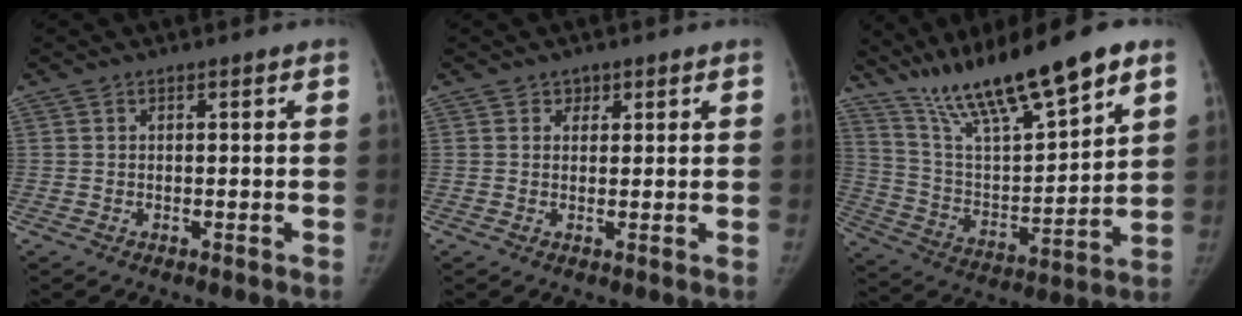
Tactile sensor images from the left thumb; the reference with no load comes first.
{"total": 1.7, "force": [0.9, 1.4, 0.1], "torque": [0.016, -0.003, 0.008]}
{"total": 21.5, "force": [15.7, 4.1, 14.2], "torque": [-0.223, -0.063, 0.282]}